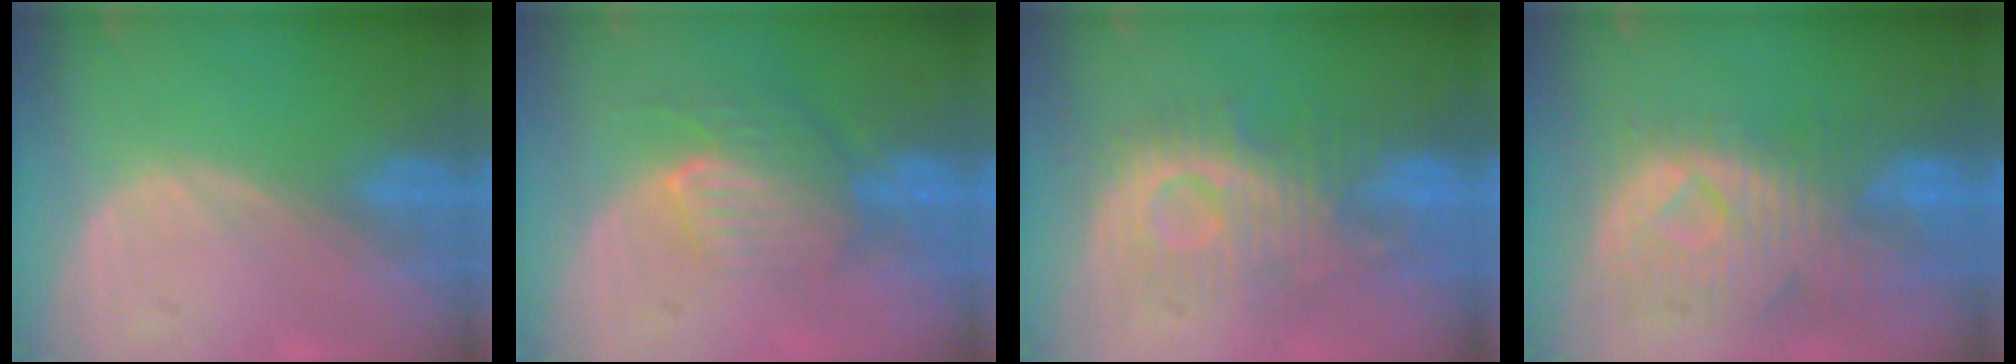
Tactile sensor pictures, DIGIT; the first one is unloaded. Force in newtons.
{"total": 8.1, "press": 7.1, "slide": 3.7}
{"total": 9.1, "press": 9.1, "slide": 0.3}
{"total": 10.7, "press": 9.5, "slide": 4.9}